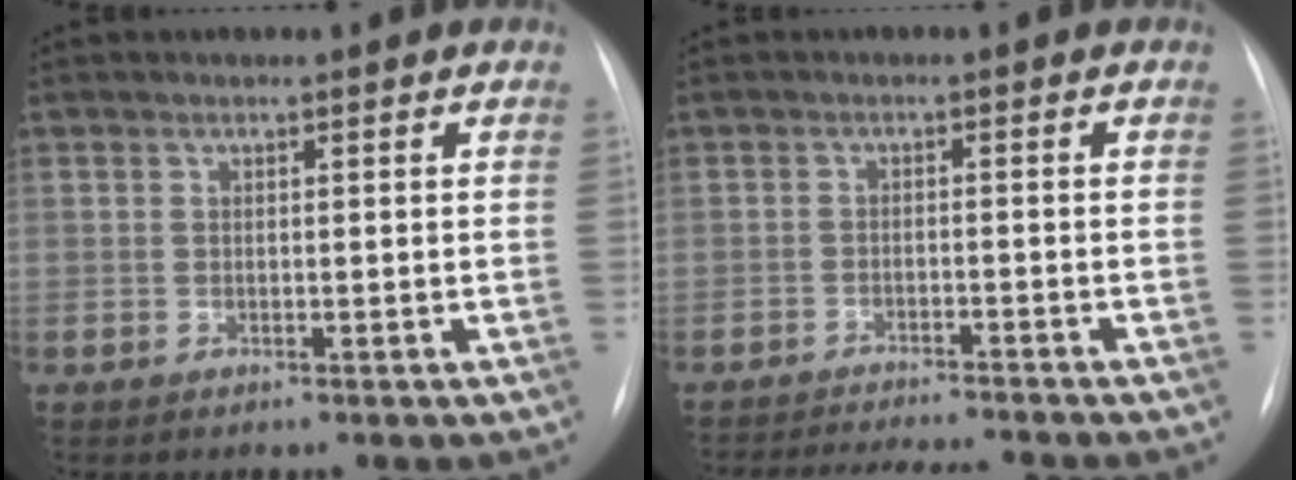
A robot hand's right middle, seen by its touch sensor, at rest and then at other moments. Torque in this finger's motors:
{"motor_torque": [0.33, -0.49, 0.25, 0.08]}